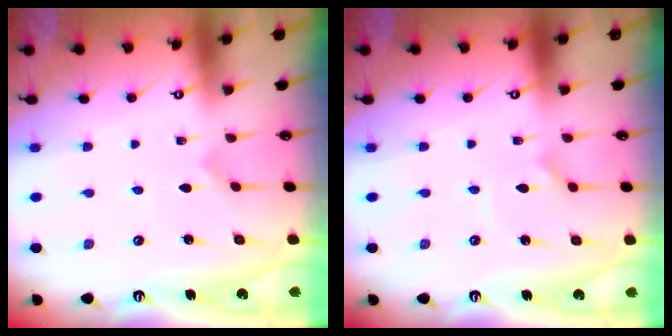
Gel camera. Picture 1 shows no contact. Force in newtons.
{"total": 2.1, "press": 2.1, "slide": 0.5}